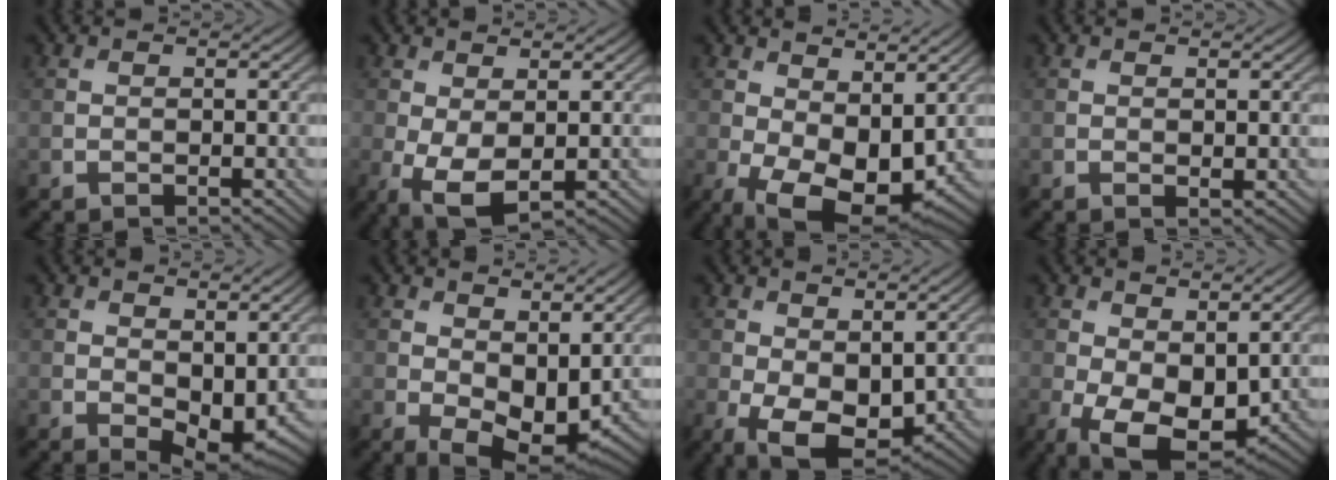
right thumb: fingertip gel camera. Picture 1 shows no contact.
{"total": 5.6, "force": [-1.0, 2.7, 4.7], "torque": [-0.128, -0.009, -0.012]}
{"total": 11.5, "force": [-1.0, 6.6, 9.3], "torque": [-0.192, -0.027, -0.001]}
{"total": 0.6, "force": [0.3, 0.2, 0.4], "torque": [-0.008, 0.000, 0.007]}
{"total": 6.1, "force": [0.2, 3.5, 5.0], "torque": [-0.087, -0.014, 0.013]}
{"total": 8.3, "force": [0.4, 5.0, 6.6], "torque": [-0.120, -0.022, 0.016]}
{"total": 8.2, "force": [-1.3, 4.8, 6.5], "torque": [-0.141, -0.023, -0.011]}
{"total": 9.8, "force": [-1.5, 5.8, 7.8], "torque": [-0.171, -0.028, -0.010]}